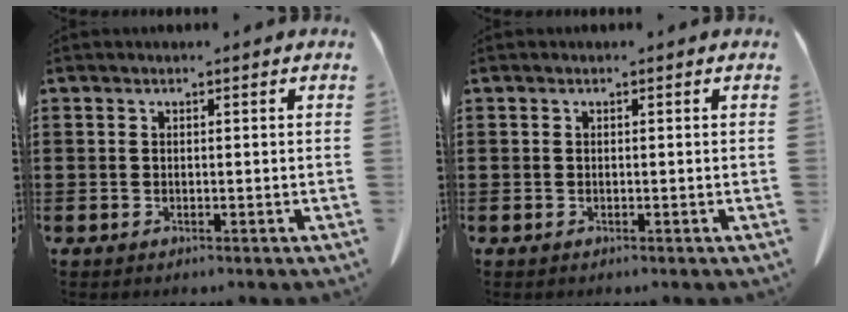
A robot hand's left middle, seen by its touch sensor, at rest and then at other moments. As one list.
[{"total": 0.0}]